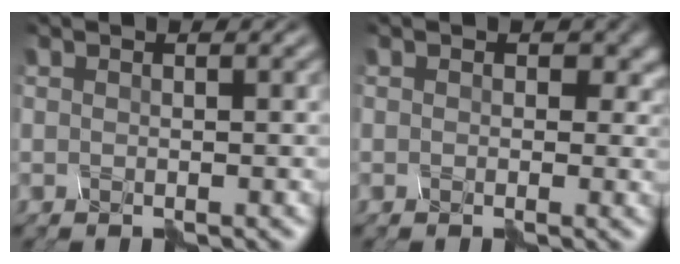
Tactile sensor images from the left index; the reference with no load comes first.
{"total": 1.4, "force": [0.1, 1.2, 0.6], "torque": [-0.009, 0.003, 0.012]}